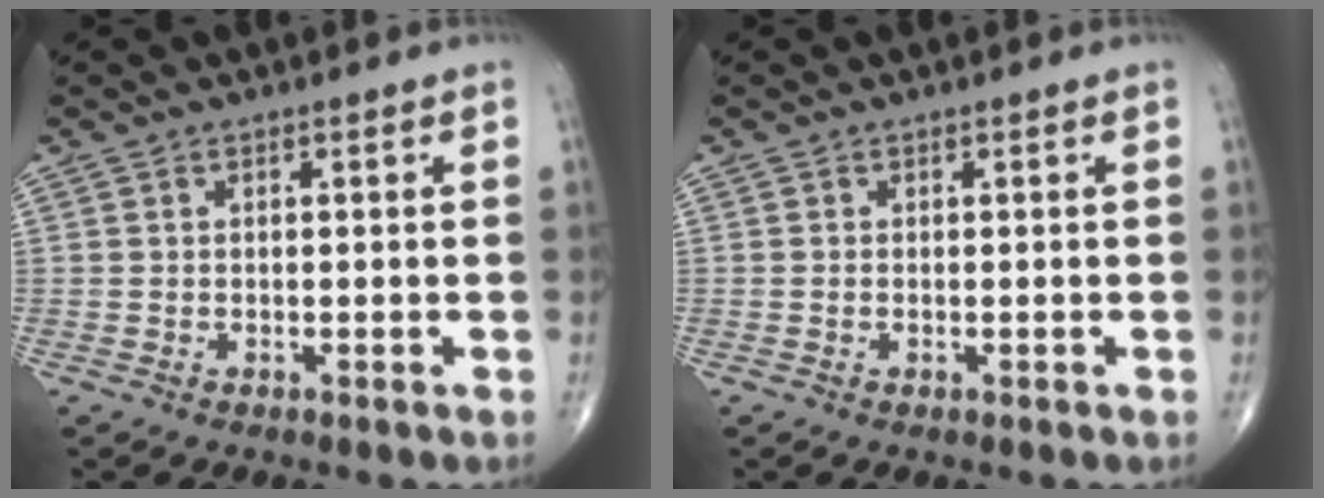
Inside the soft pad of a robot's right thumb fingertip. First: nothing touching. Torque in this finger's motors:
{"motor_torque": [-0.23, -0.01, -0.55, -0.10, -0.13]}